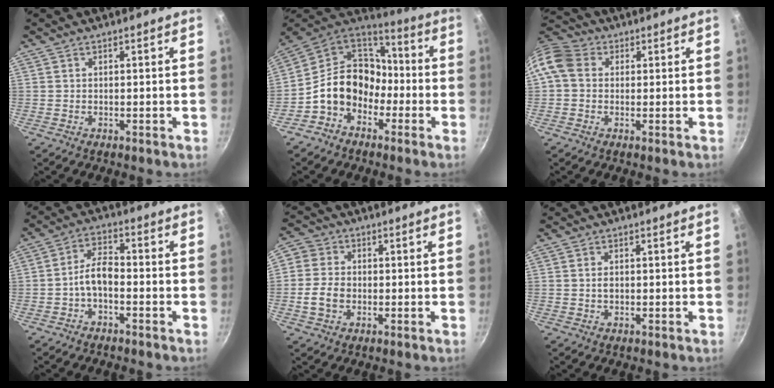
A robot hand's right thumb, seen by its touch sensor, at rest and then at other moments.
{"total": 15.8, "force": [-4.4, 12.6, 8.4], "torque": [-0.106, 0.069, -0.093]}
{"total": 9.6, "force": [1.3, 8.0, 5.2], "torque": [-0.097, 0.021, 0.007]}
{"total": 5.4, "force": [-2.1, 2.7, 4.2], "torque": [-0.075, 0.035, -0.043]}
{"total": 7.2, "force": [-1.1, 6.0, 4.0], "torque": [-0.055, 0.007, -0.033]}
{"total": 1.6, "force": [0.1, 1.1, 1.1], "torque": [-0.017, 0.003, 0.001]}